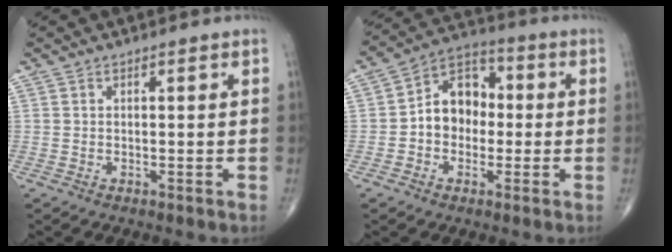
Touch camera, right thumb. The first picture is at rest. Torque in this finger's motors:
{"motor_torque": [0.08, 0.22, 0.83, 0.07, 0.08]}